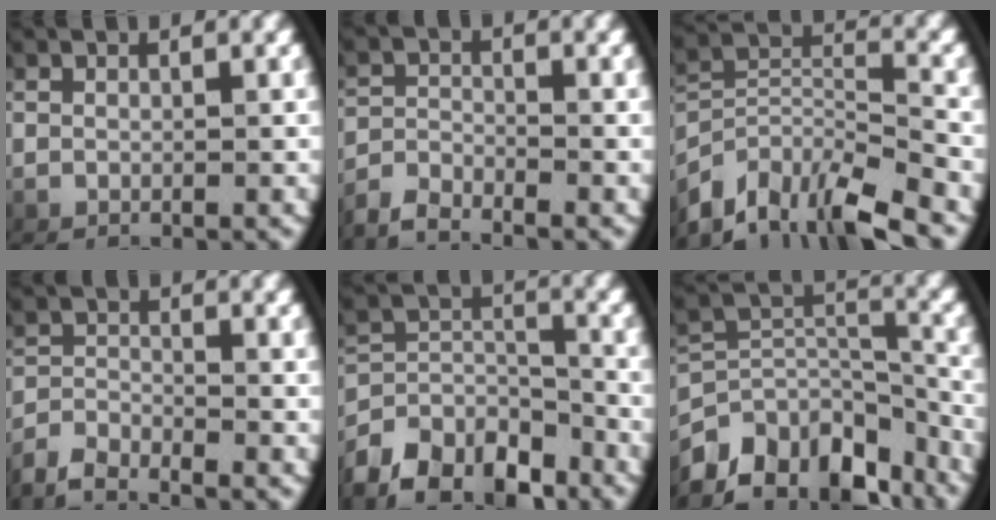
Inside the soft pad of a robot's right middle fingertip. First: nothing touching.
{"total": 2.9, "force": [-2.8, 0.1, 0.4], "torque": [-0.008, -0.004, -0.053]}
{"total": 9.8, "force": [-5.2, 5.5, 6.2], "torque": [-0.114, -0.033, -0.069]}
{"total": 3.0, "force": [-2.9, 0.4, 0.7], "torque": [-0.015, -0.002, -0.055]}
{"total": 7.3, "force": [-4.7, 4.2, 3.7], "torque": [-0.069, -0.029, -0.069]}
{"total": 10.8, "force": [-5.4, 6.8, 6.4], "torque": [-0.116, -0.049, -0.067]}